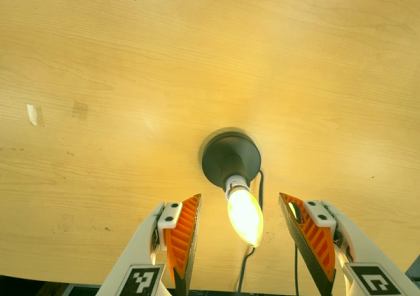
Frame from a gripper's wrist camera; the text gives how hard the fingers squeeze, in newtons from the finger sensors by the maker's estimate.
{"total": 0.0}